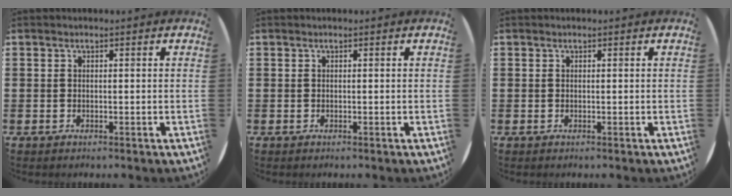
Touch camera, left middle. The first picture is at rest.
{"total": 0.0}
{"total": 0.0}